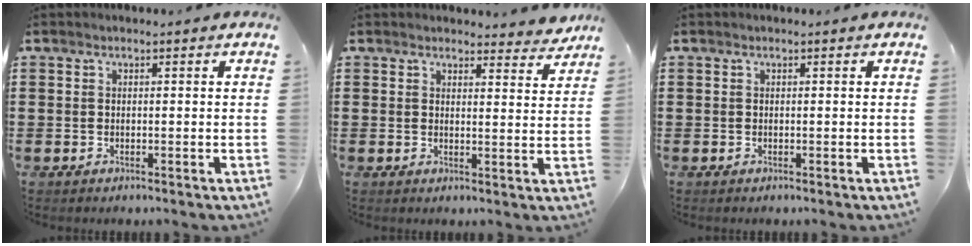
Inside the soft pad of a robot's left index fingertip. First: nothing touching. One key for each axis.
{"total": 3.6, "fx": 3.4, "fy": 0.6, "fz": 1.0, "tx": -0.015, "ty": -0.013, "tz": 0.059}
{"total": 0.0}